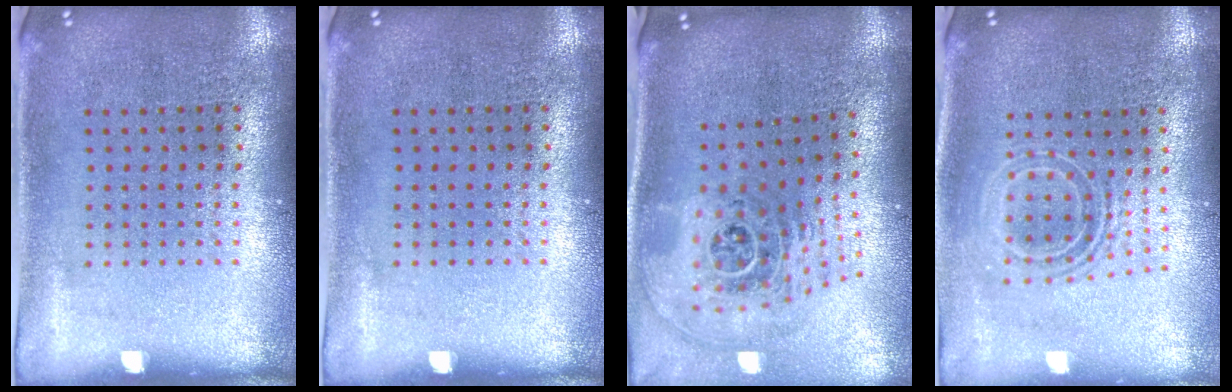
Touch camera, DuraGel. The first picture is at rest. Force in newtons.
{"total": 0.0}
{"total": 2.7, "press": 1.9, "slide": 1.9}
{"total": 1.6, "press": 1.3, "slide": 1.0}